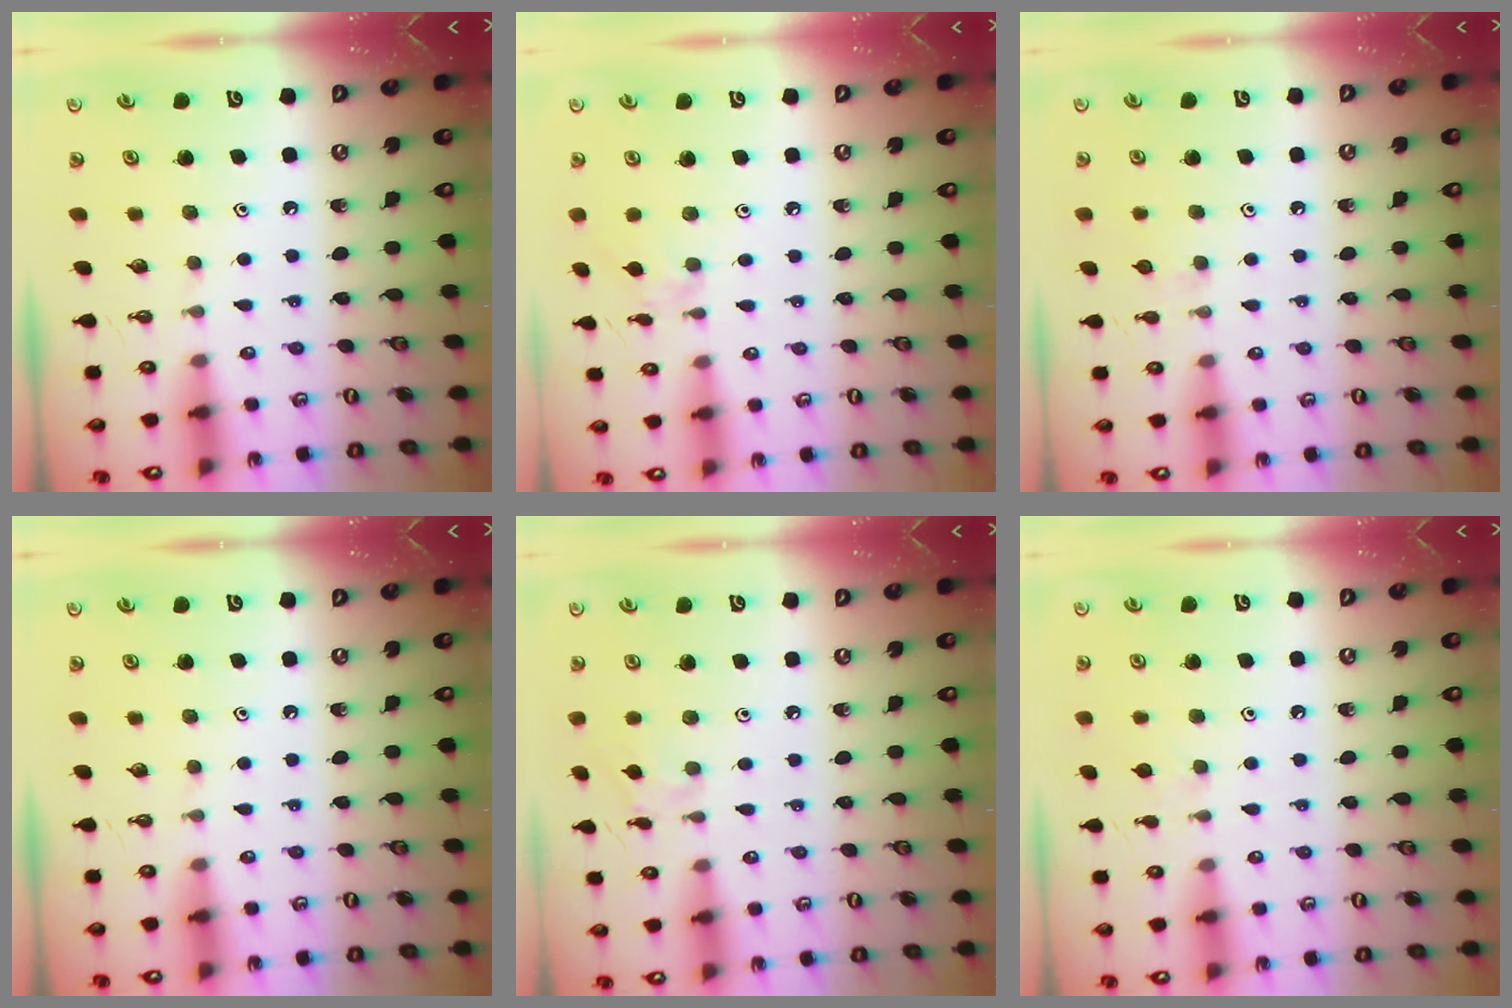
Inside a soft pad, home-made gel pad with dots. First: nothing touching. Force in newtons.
{"total": 2.8, "press": 2.7, "slide": 0.6}
{"total": 4.4, "press": 4.4, "slide": 0.6}
{"total": 0.0}
{"total": 4.5, "press": 4.4, "slide": 0.6}
{"total": 4.1, "press": 4.1, "slide": 0.6}